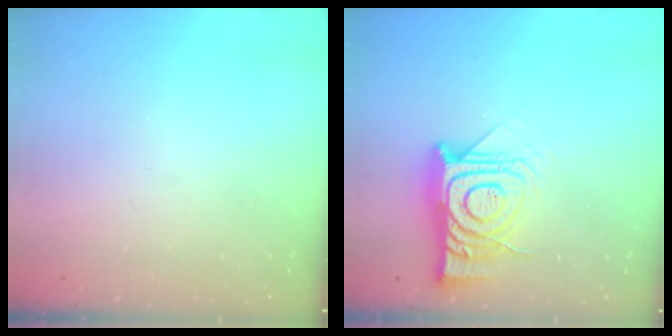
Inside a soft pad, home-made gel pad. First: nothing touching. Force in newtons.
{"total": 16.1, "press": 16.1, "slide": 1.3}